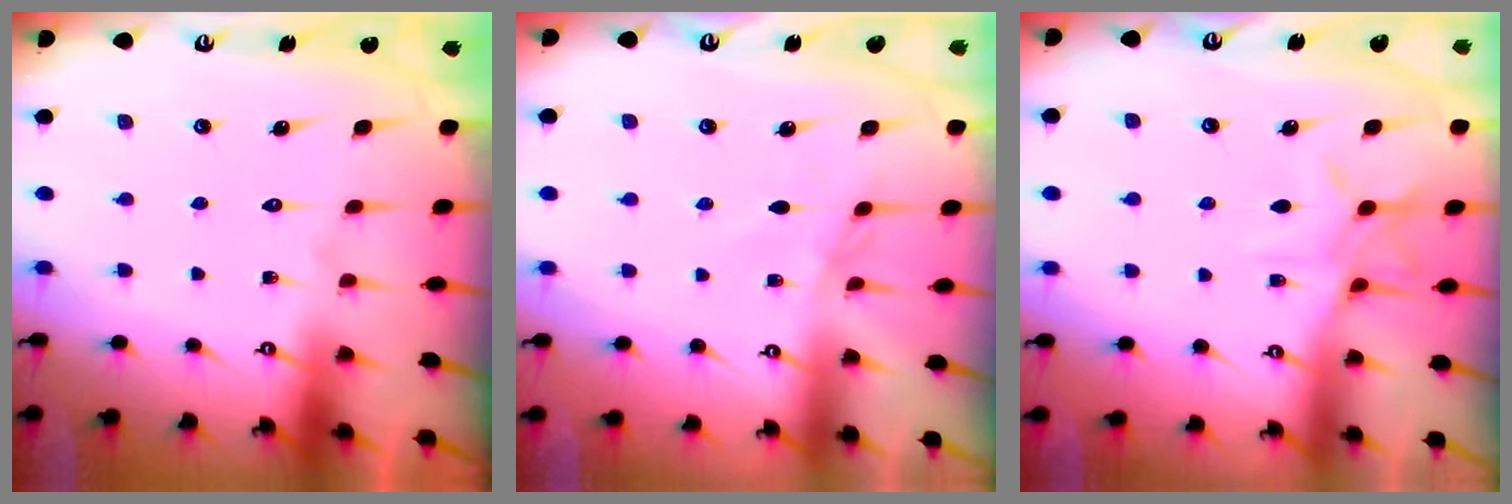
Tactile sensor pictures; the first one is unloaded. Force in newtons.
{"total": 3.6, "press": 3.6, "slide": 0.5}
{"total": 7.1, "press": 7.1, "slide": 0.5}